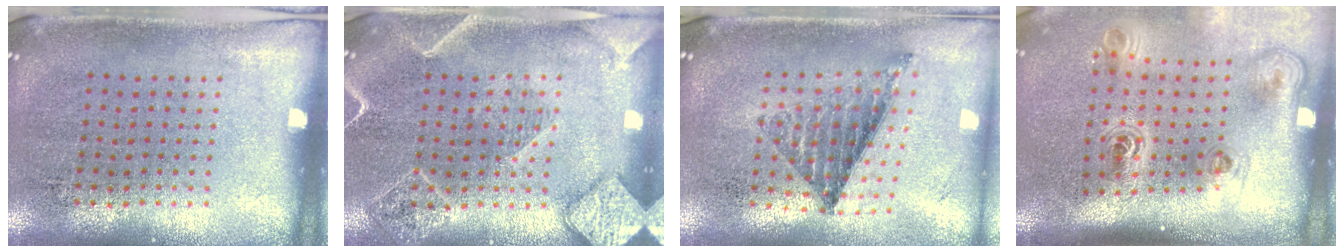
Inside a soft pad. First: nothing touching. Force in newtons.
{"total": 2.2, "press": 2.1, "slide": 0.5}
{"total": 0.9, "press": 0.8, "slide": 0.3}
{"total": 2.3, "press": 1.5, "slide": 1.7}